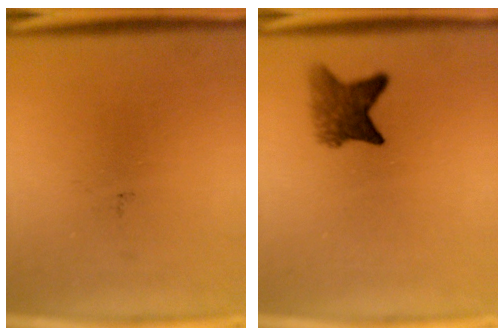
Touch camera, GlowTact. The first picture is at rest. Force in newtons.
{"total": 4.5}